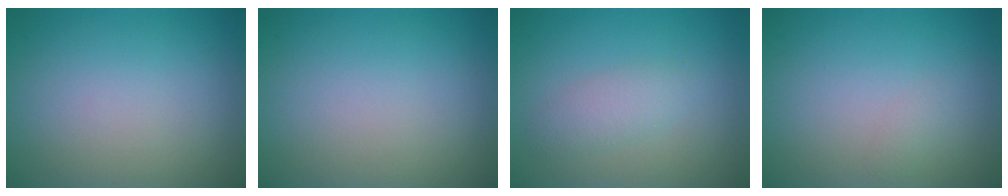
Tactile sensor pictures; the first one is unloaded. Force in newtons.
{"total": 0.0}
{"total": 2.0, "press": 2.0, "slide": 0.2}
{"total": 0.6, "press": 0.6, "slide": 0.0}